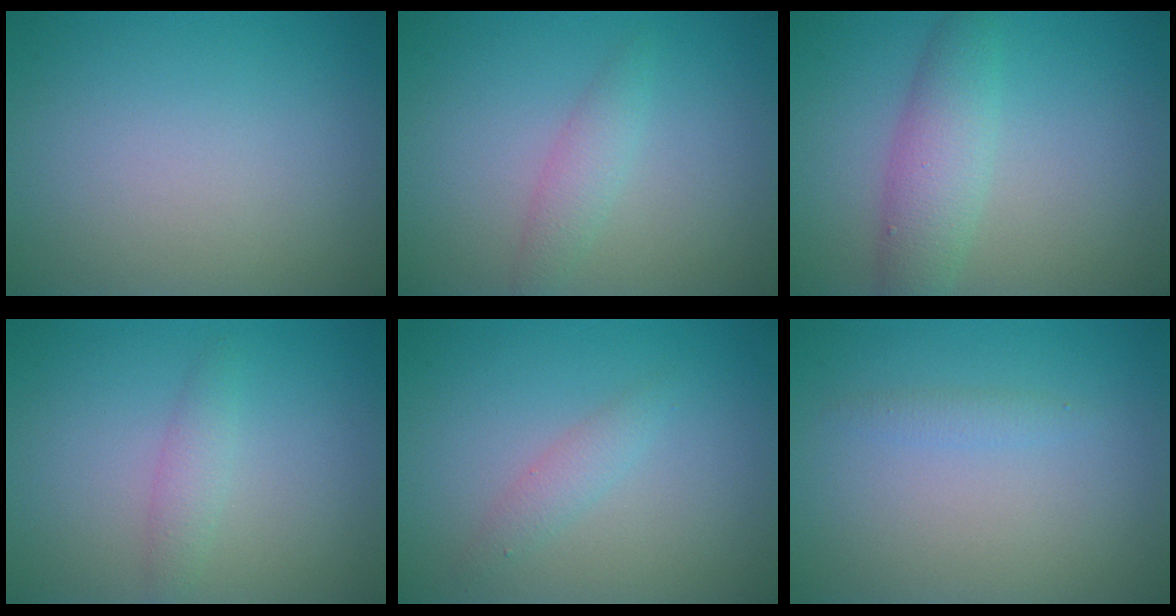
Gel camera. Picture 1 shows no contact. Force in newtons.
{"total": 1.8, "press": 1.8, "slide": 0.0}
{"total": 3.9, "press": 3.9, "slide": 0.0}
{"total": 1.5, "press": 1.5, "slide": 0.0}
{"total": 1.5, "press": 1.5, "slide": 0.0}
{"total": 0.9, "press": 0.9, "slide": 0.0}